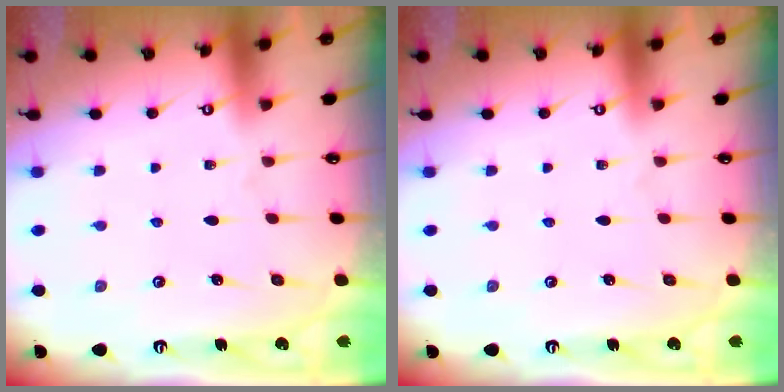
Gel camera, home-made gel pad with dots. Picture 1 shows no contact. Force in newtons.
{"total": 0.0}